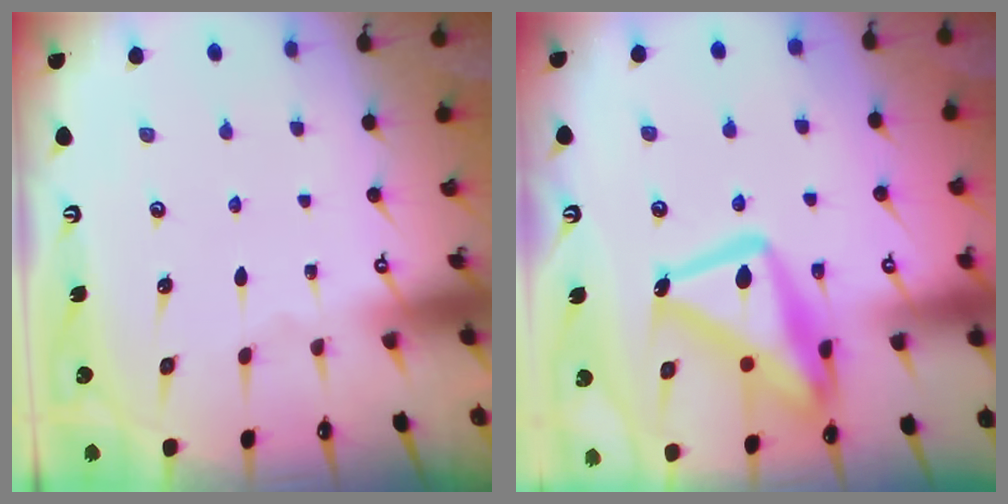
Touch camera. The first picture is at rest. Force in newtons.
{"total": 17.7, "press": 17.6, "slide": 1.6}